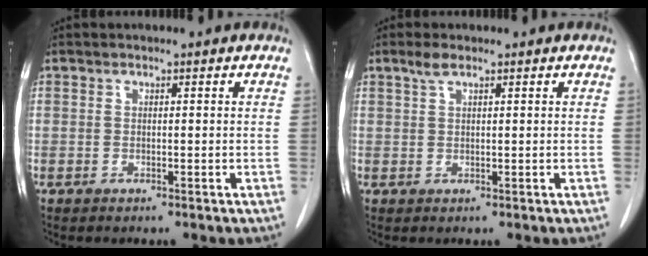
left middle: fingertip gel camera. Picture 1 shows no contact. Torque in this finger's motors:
{"motor_torque": [0.56, -0.48, -0.02, 0.00]}